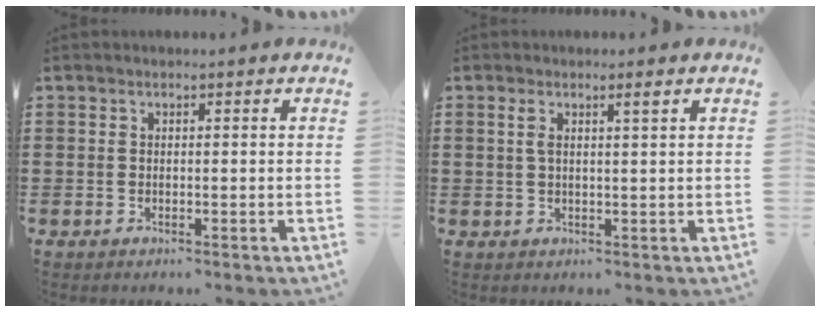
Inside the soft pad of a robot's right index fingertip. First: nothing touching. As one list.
[{"total": 2.2, "force": [0.9, 0.2, 2.0], "torque": [-0.040, 0.001, 0.014]}]